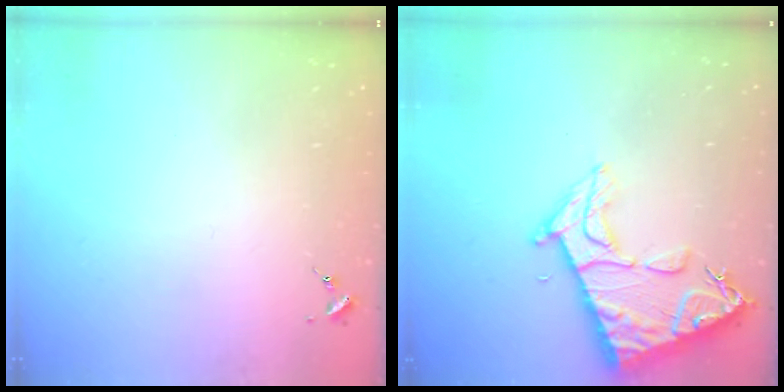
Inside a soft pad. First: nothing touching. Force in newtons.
{"total": 13.6, "press": 13.6, "slide": 1.3}